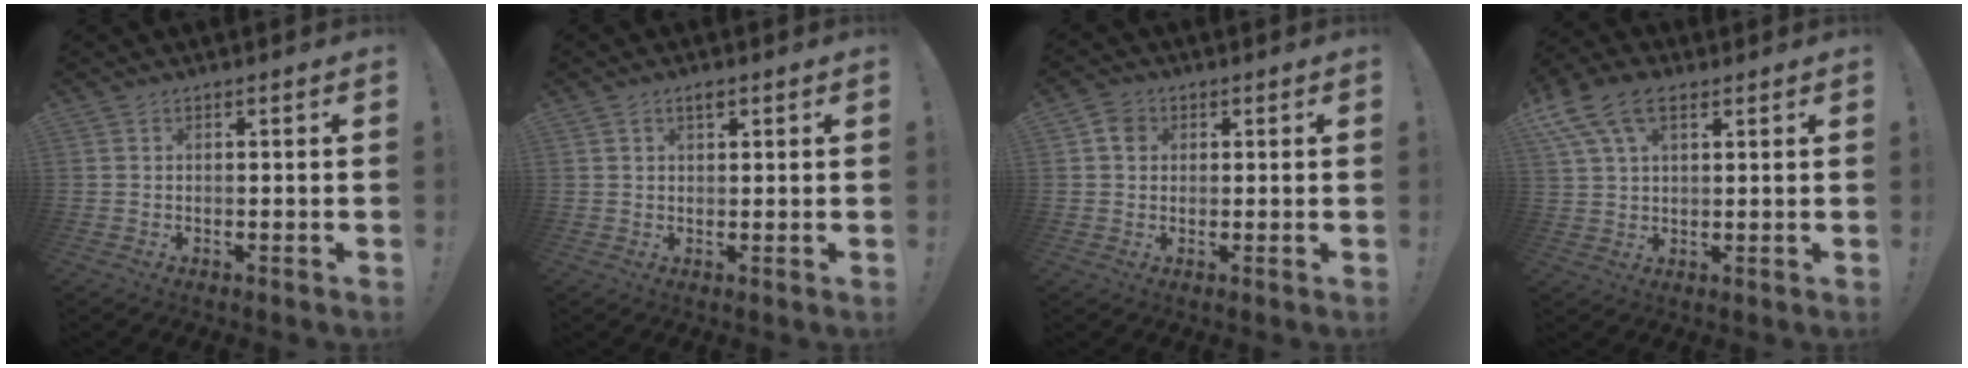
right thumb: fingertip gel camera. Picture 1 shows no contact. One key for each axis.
{"total": 2.0, "fx": 1.2, "fy": 1.0, "fz": 1.2, "tx": -0.021, "ty": 0.000, "tz": 0.021}
{"total": 4.1, "fx": 1.1, "fy": 3.5, "fz": 1.9, "tx": -0.021, "ty": 0.004, "tz": 0.019}
{"total": 11.6, "fx": 5.5, "fy": 6.8, "fz": 7.6, "tx": -0.143, "ty": -0.008, "tz": 0.108}